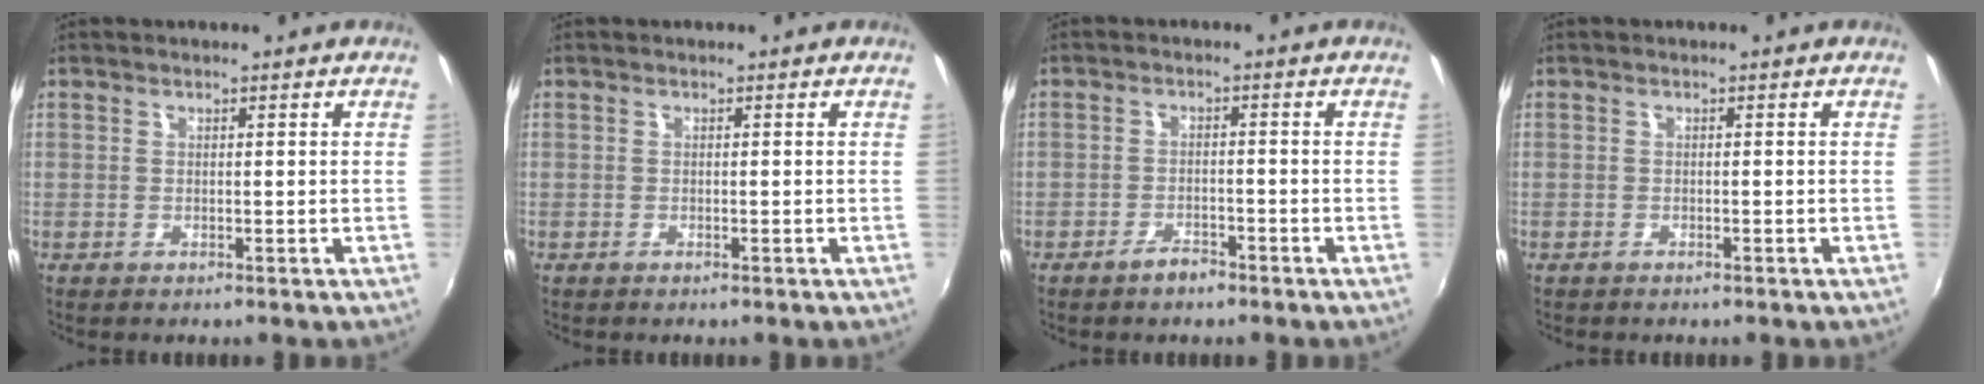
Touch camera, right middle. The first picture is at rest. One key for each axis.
{"total": 0.0}
{"total": 2.8, "fx": -2.3, "fy": 1.2, "fz": 1.1, "tx": -0.028, "ty": 0.005, "tz": -0.034}
{"total": 0.7, "fx": -0.6, "fy": 0.3, "fz": 0.2, "tx": -0.006, "ty": 0.001, "tz": -0.009}